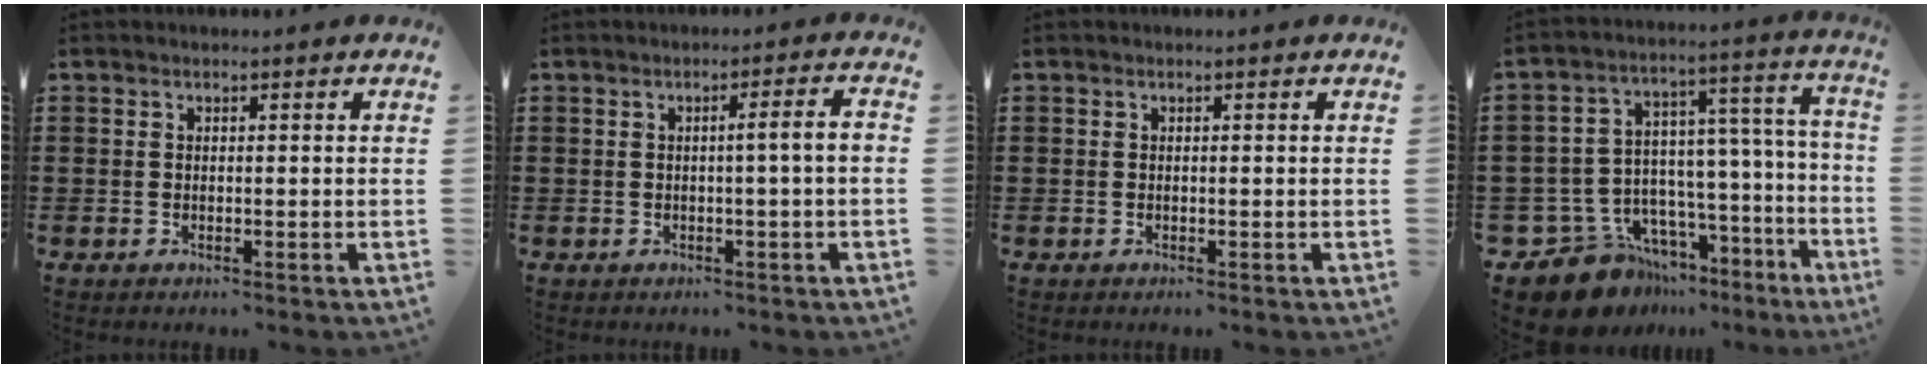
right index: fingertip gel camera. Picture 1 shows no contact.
{"total": 3.2, "force": [-0.3, -0.3, 3.1], "torque": [-0.054, -0.004, -0.010]}
{"total": 0.0}
{"total": 10.6, "force": [-9.0, 5.1, 2.5], "torque": [-0.060, 0.014, -0.165]}